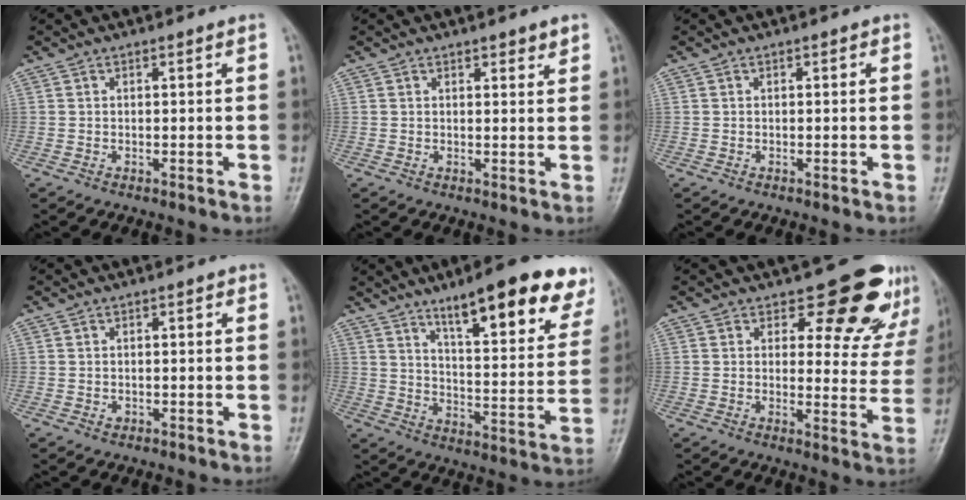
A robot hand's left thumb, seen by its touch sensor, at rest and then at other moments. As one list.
[{"total": 2.3, "force": [1.6, 0.8, 1.3], "torque": [-0.009, -0.009, 0.021]}, {"total": 0.0}, {"total": 1.2, "force": [-0.1, 1.0, 0.6], "torque": [0.000, 0.002, -0.004]}, {"total": 21.0, "force": [13.8, 5.2, 15.0], "torque": [-0.169, -0.058, 0.197]}, {"total": 12.5, "force": [9.8, 6.1, 5.0], "torque": [-0.009, -0.071, 0.099]}]